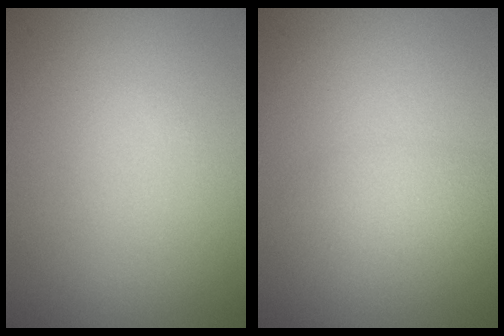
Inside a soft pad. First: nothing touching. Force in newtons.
{"total": 1.8, "press": 1.8, "slide": 0.0}